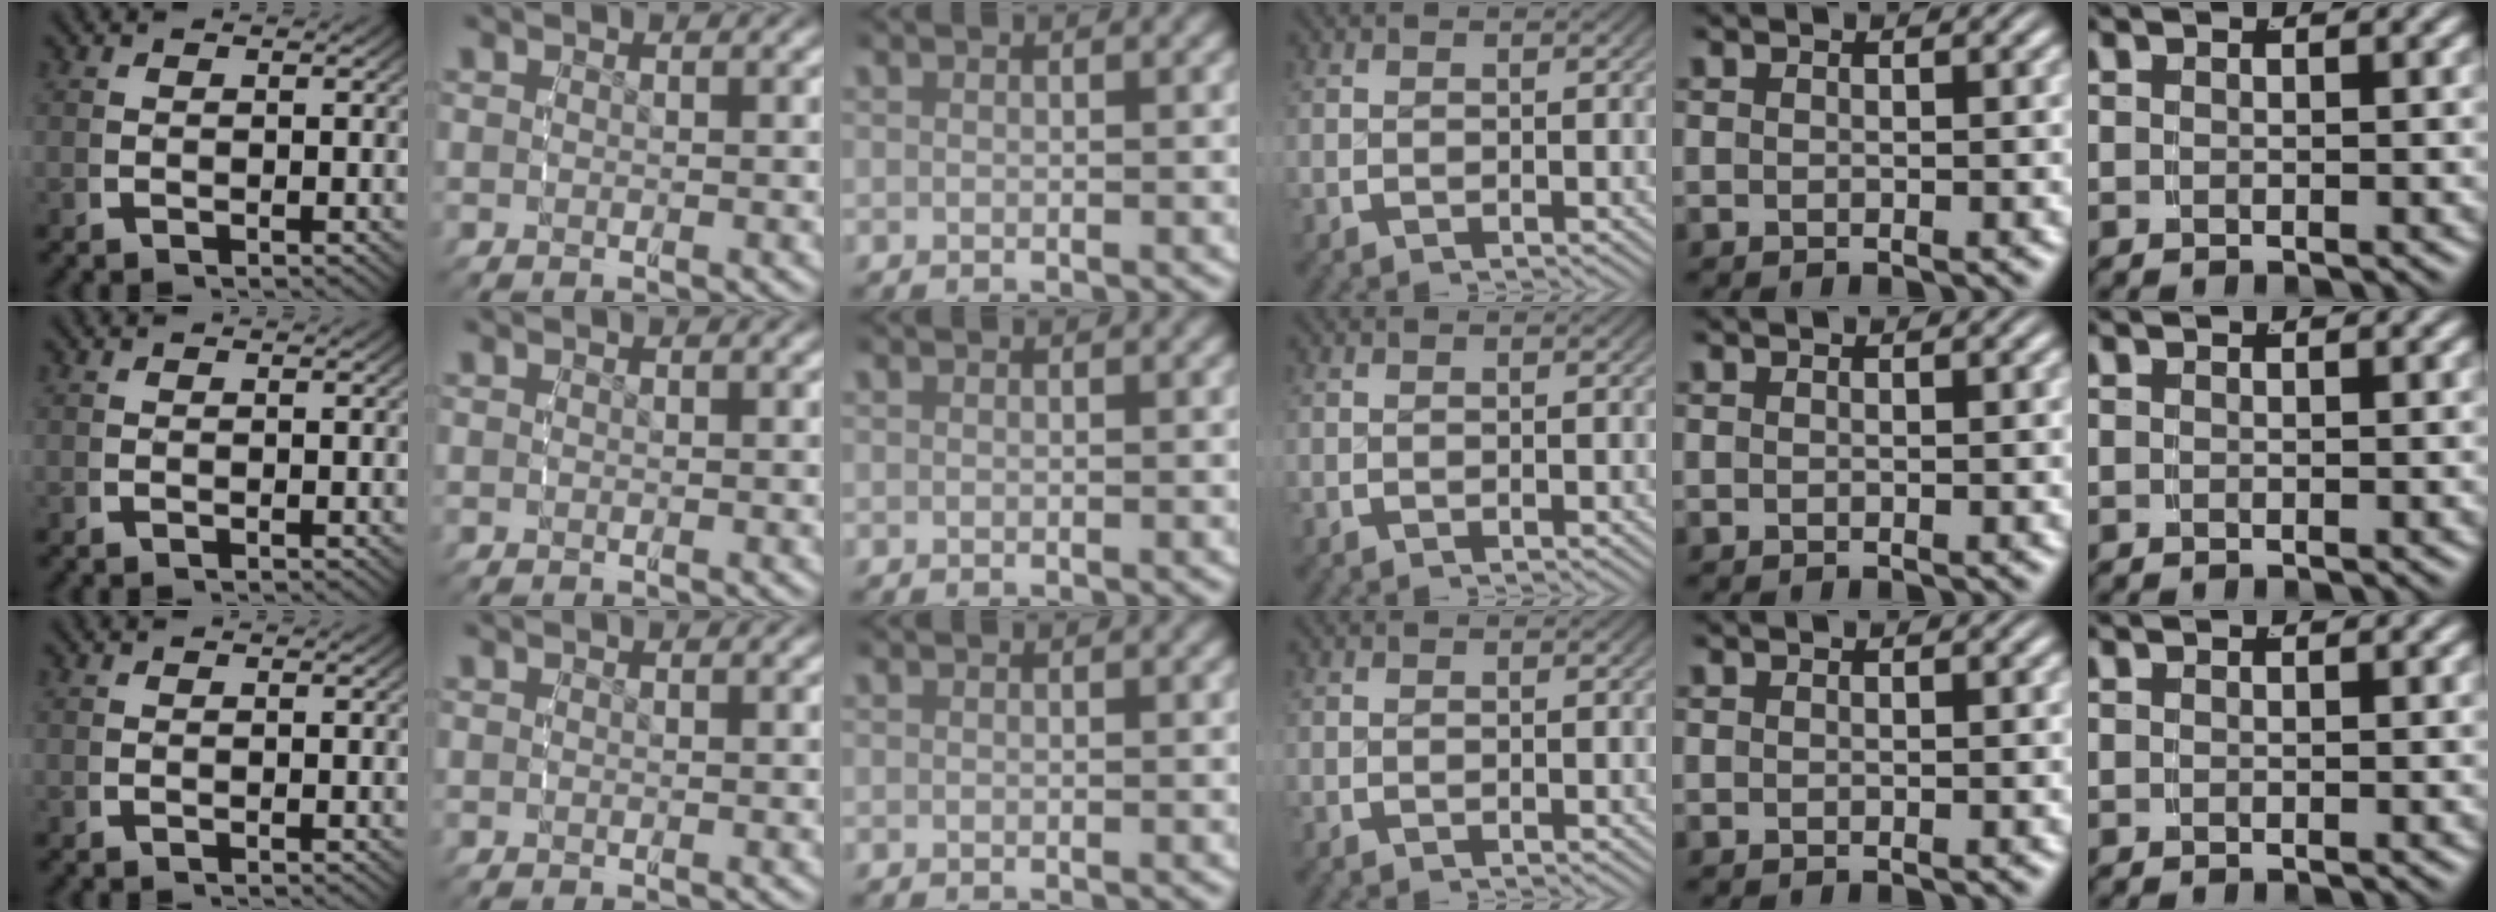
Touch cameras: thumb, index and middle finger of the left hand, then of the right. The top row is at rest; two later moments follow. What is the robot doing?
{"motion": "reach", "object": "shorts"}